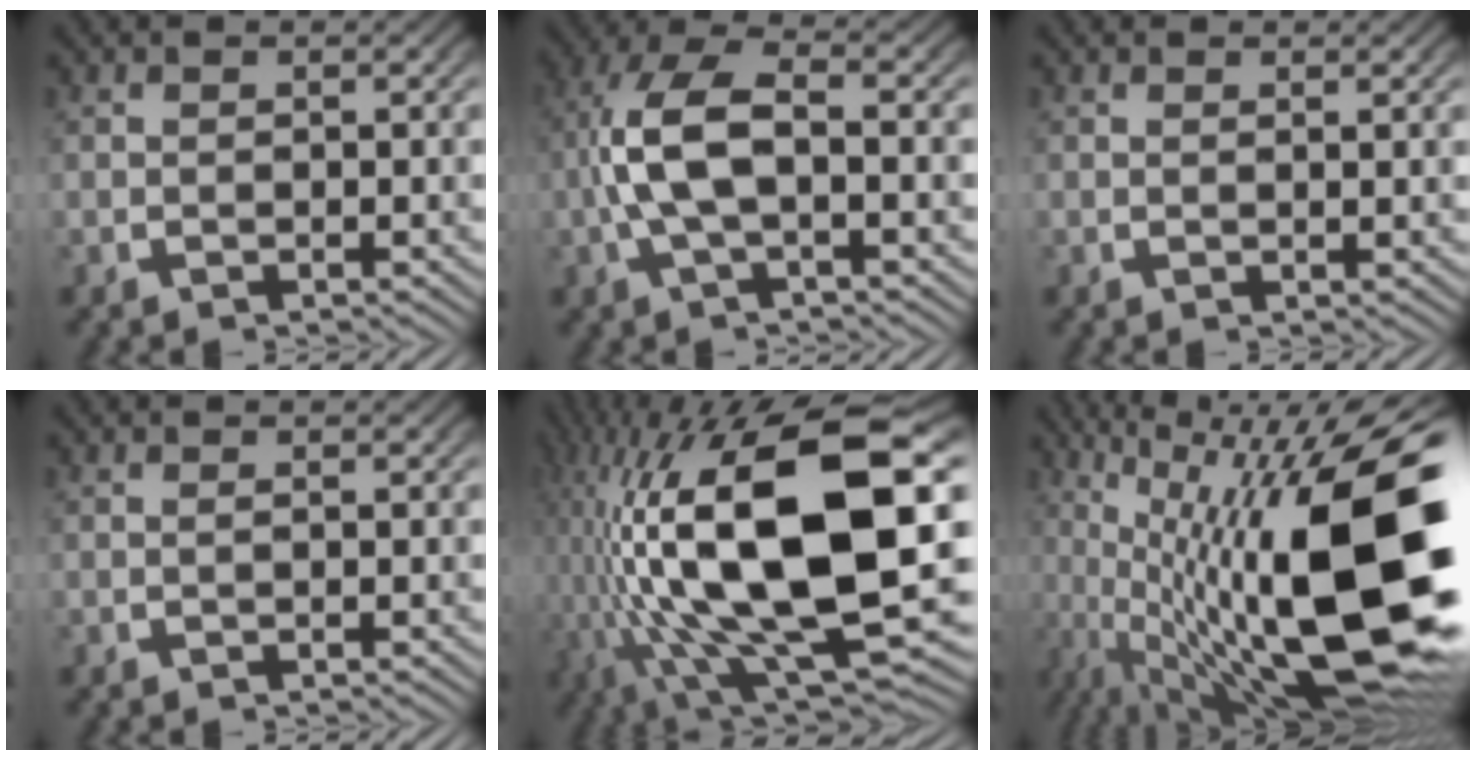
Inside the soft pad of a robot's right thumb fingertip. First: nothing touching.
{"total": 8.1, "force": [-0.1, 4.3, 6.9], "torque": [-0.165, -0.010, -0.001]}
{"total": 0.7, "force": [0.4, -0.2, 0.5], "torque": [-0.008, -0.002, 0.010]}
{"total": 0.0}
{"total": 23.7, "force": [-0.7, 11.2, 20.8], "torque": [-0.406, -0.065, 0.027]}
{"total": 22.0, "force": [-3.1, 10.5, 19.1], "torque": [-0.304, -0.064, -0.010]}